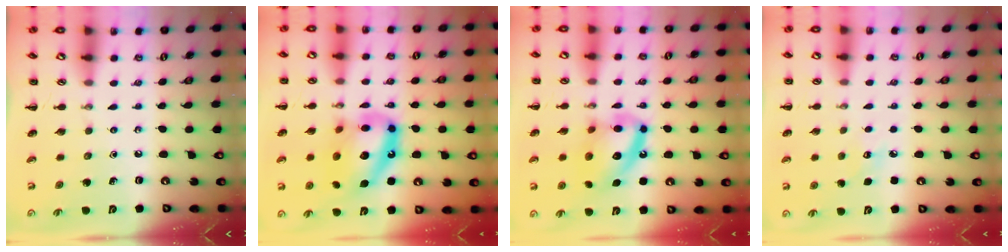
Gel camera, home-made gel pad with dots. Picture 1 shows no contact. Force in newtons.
{"total": 17.3, "press": 16.9, "slide": 4.0}
{"total": 14.2, "press": 14.1, "slide": 2.1}
{"total": 5.5, "press": 5.3, "slide": 1.3}